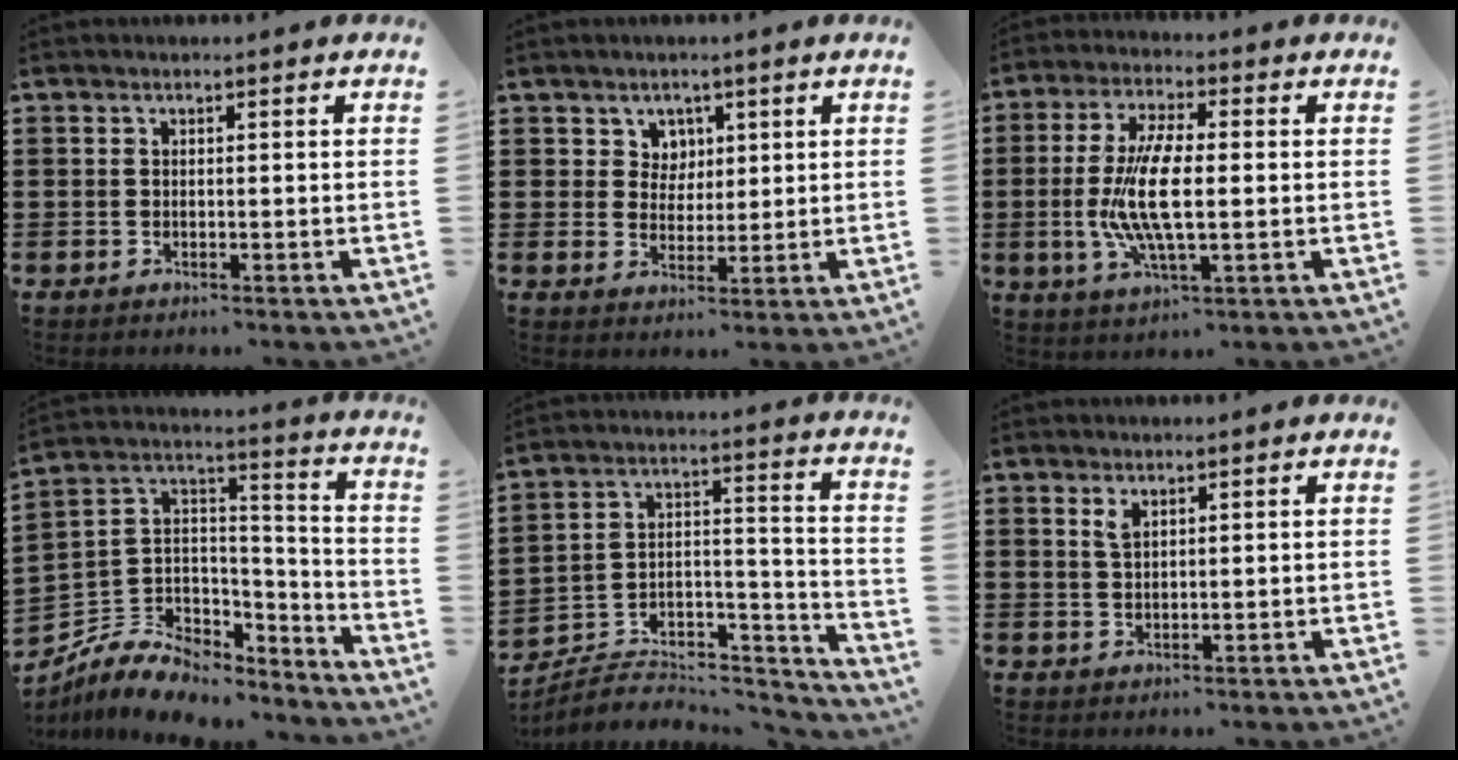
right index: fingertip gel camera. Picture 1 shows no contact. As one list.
[{"total": 3.8, "force": [2.0, 3.2, 0.3], "torque": [-0.024, 0.013, 0.036]}, {"total": 10.2, "force": [-0.6, 3.2, 9.7], "torque": [-0.205, -0.009, -0.015]}, {"total": 7.5, "force": [-5.4, 4.7, 2.2], "torque": [-0.064, 0.005, -0.104]}, {"total": 5.0, "force": [-4.4, 2.2, 1.0], "torque": [-0.023, 0.000, -0.088]}, {"total": 1.8, "force": [1.2, 0.7, 1.1], "torque": [-0.025, 0.003, 0.021]}]